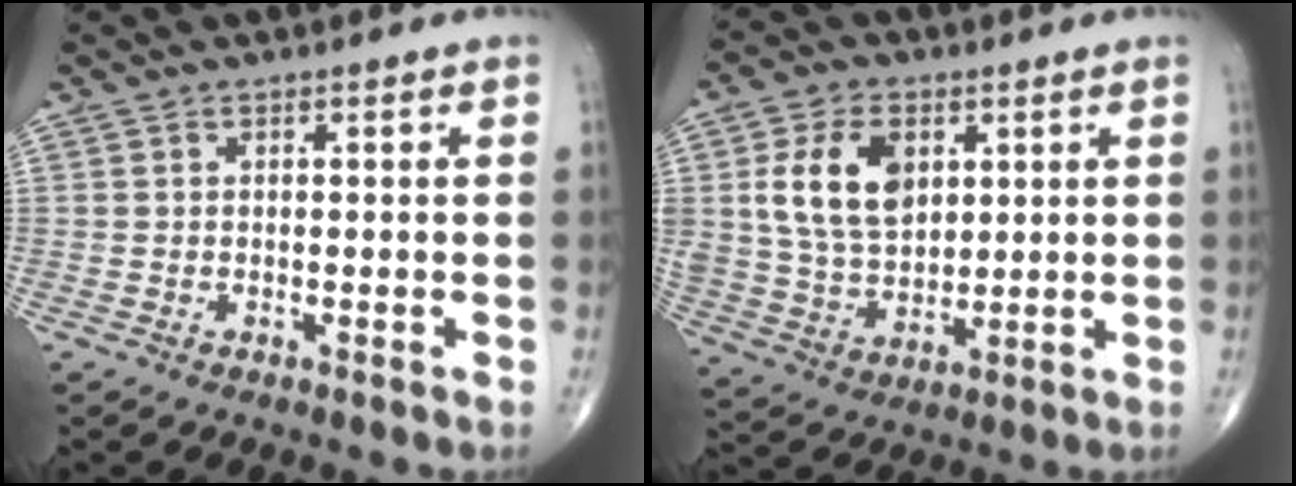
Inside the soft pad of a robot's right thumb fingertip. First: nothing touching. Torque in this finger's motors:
{"motor_torque": [2.07, 2.15, 1.27, 0.19, 0.16]}